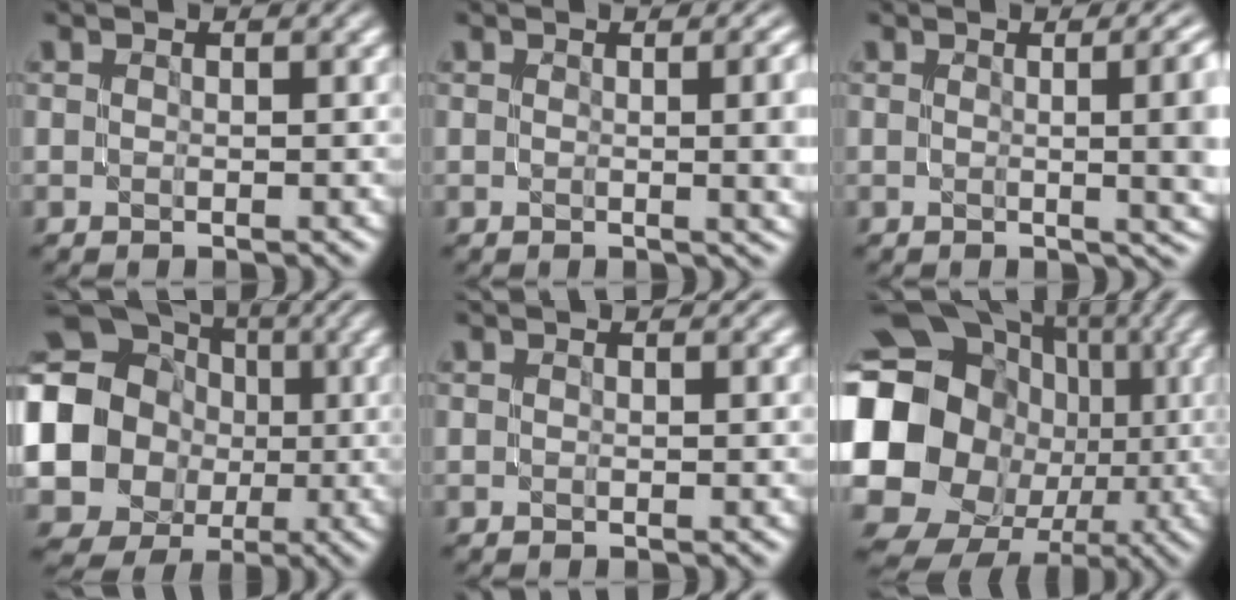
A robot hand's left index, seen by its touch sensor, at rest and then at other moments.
{"total": 6.8, "force": [0.5, 3.0, 6.1], "torque": [-0.027, 0.010, 0.009]}
{"total": 11.6, "force": [1.2, 5.5, 10.1], "torque": [-0.044, 0.022, 0.014]}
{"total": 14.5, "force": [0.7, 13.3, 5.6], "torque": [-0.139, 0.007, -0.016]}
{"total": 0.0}
{"total": 22.3, "force": [-1.1, 19.9, 10.0], "torque": [-0.188, -0.003, -0.064]}